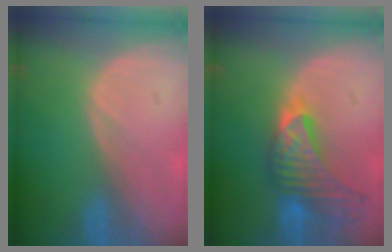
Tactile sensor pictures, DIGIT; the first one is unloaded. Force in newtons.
{"total": 9.0, "press": 8.5, "slide": 2.7}